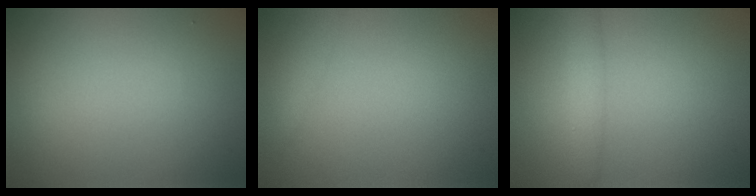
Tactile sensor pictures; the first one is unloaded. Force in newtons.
{"total": 1.0, "press": 1.0, "slide": 0.0}
{"total": 2.2, "press": 2.2, "slide": 0.1}